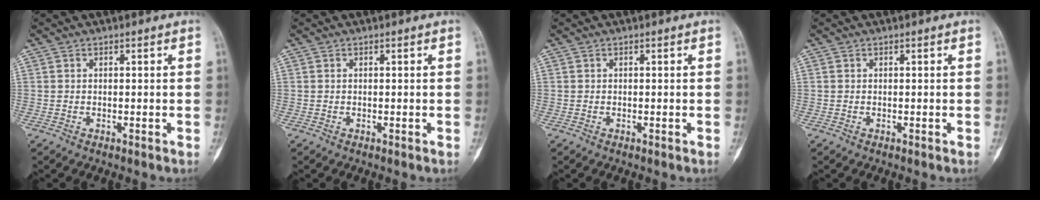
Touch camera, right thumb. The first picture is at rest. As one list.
[{"total": 0.0}, {"total": 0.0}, {"total": 0.0}]